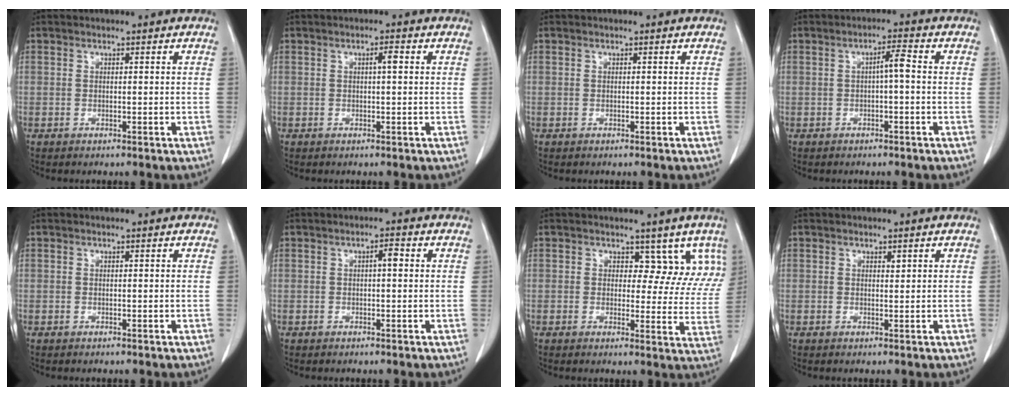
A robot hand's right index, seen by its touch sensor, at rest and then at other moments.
{"total": 1.5, "force": [0.3, 0.1, 1.4], "torque": [-0.024, 0.004, 0.003]}
{"total": 0.0}
{"total": 2.7, "force": [-0.1, 0.2, 2.7], "torque": [-0.043, 0.006, -0.003]}
{"total": 0.0}
{"total": 1.8, "force": [0.3, 0.4, 1.8], "torque": [-0.027, 0.005, 0.003]}
{"total": 7.4, "force": [5.1, 4.7, 2.7], "torque": [0.002, -0.007, 0.042]}
{"total": 0.5, "force": [0.4, 0.2, 0.3], "torque": [-0.006, -0.003, 0.005]}